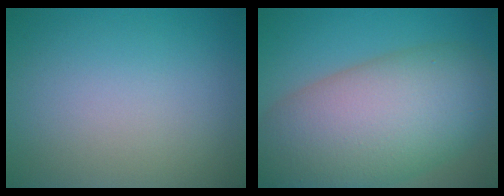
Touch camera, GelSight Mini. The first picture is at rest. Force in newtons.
{"total": 13.4, "press": 13.4, "slide": 0.8}